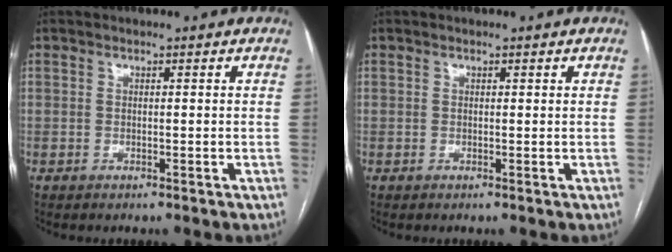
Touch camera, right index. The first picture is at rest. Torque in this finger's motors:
{"motor_torque": [-0.07, -0.01, 0.03, 0.01]}